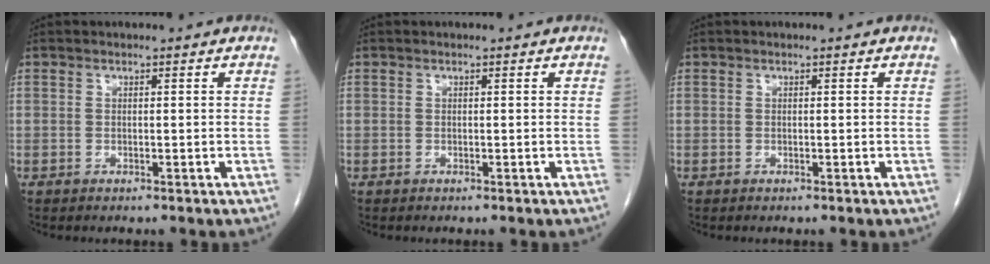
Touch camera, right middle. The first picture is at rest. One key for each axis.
{"total": 0.0}
{"total": 0.0}